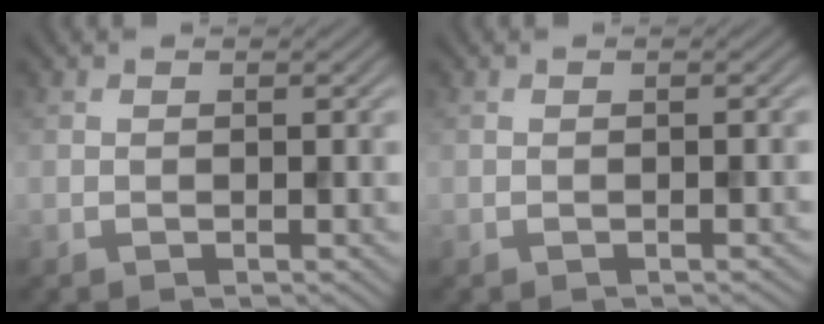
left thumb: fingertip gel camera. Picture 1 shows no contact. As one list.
[{"total": 0.0}]